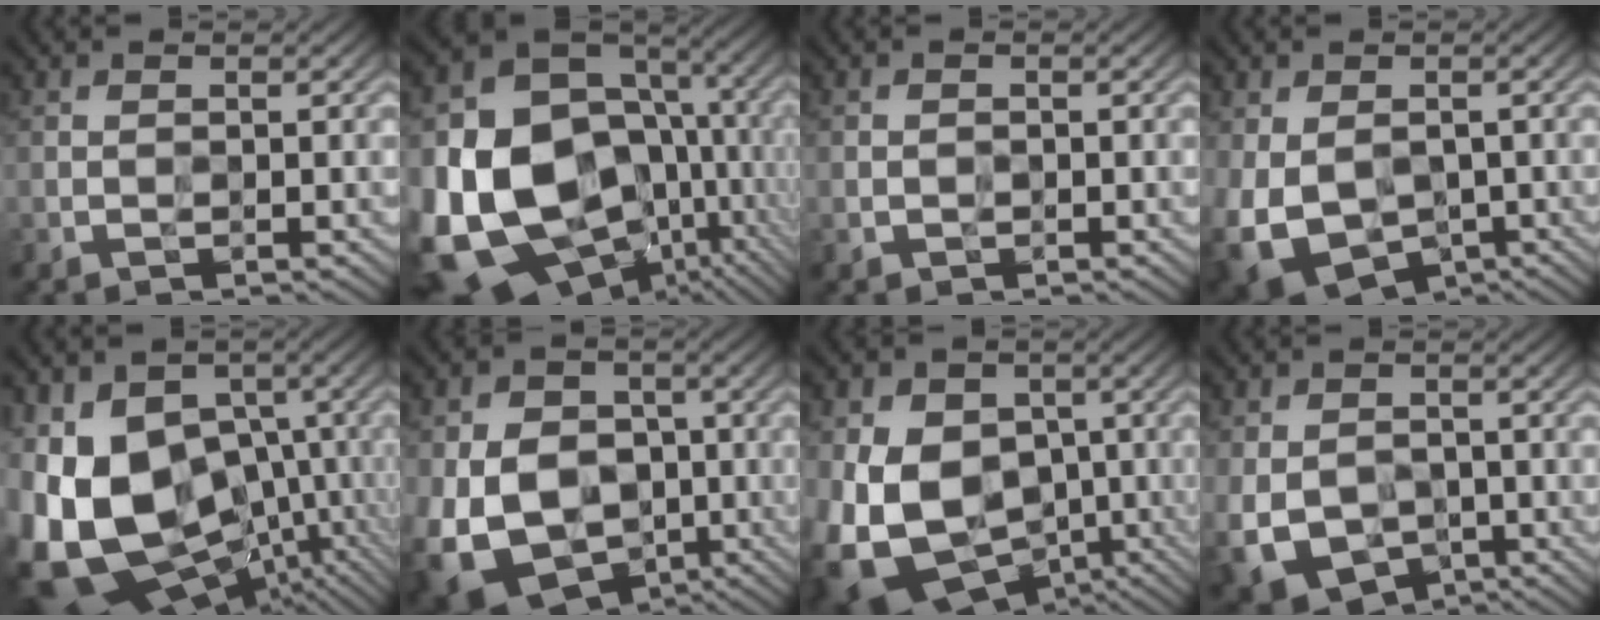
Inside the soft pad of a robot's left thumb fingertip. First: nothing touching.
{"total": 22.3, "force": [-4.5, 17.2, 13.5], "torque": [-0.323, -0.046, -0.055]}
{"total": 0.7, "force": [-0.3, 0.6, 0.1], "torque": [0.000, -0.003, -0.007]}
{"total": 11.7, "force": [-3.7, 7.9, 7.8], "torque": [-0.167, -0.042, -0.038]}
{"total": 20.7, "force": [-4.3, 14.6, 14.0], "torque": [-0.298, -0.040, -0.043]}
{"total": 17.1, "force": [-5.3, 13.6, 9.0], "torque": [-0.198, -0.035, -0.090]}
{"total": 16.0, "force": [-3.7, 12.2, 9.6], "torque": [-0.206, -0.029, -0.063]}
{"total": 9.2, "force": [-3.2, 6.7, 5.3], "torque": [-0.119, -0.034, -0.048]}